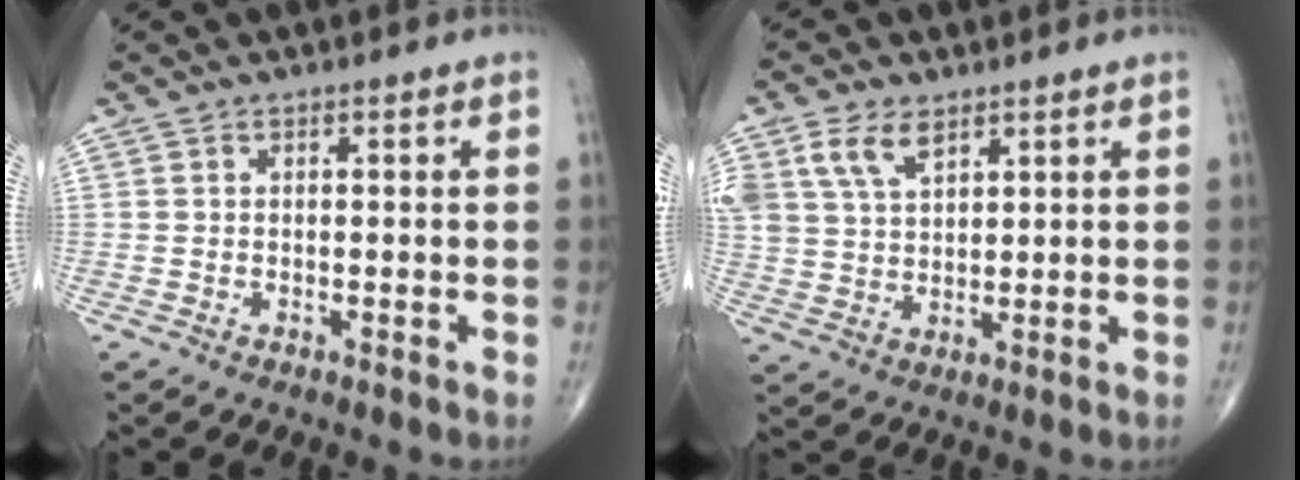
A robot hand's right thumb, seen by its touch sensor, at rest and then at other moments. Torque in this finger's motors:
{"motor_torque": [0.99, 1.05, 0.69, 0.23, 0.08]}